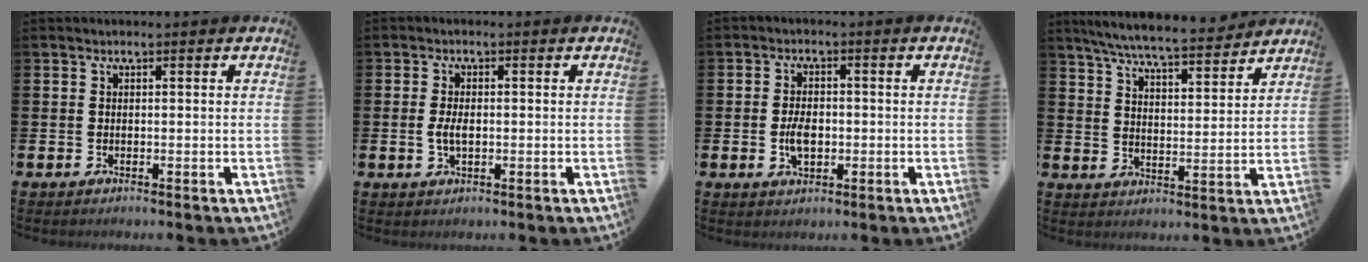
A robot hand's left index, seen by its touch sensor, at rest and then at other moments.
{"total": 2.5, "force": [-0.2, 1.3, 2.2], "torque": [-0.038, 0.003, -0.005]}
{"total": 3.7, "force": [-0.4, 2.1, 3.0], "torque": [-0.043, 0.000, -0.010]}
{"total": 7.3, "force": [6.9, 0.5, 2.3], "torque": [-0.063, -0.047, 0.119]}